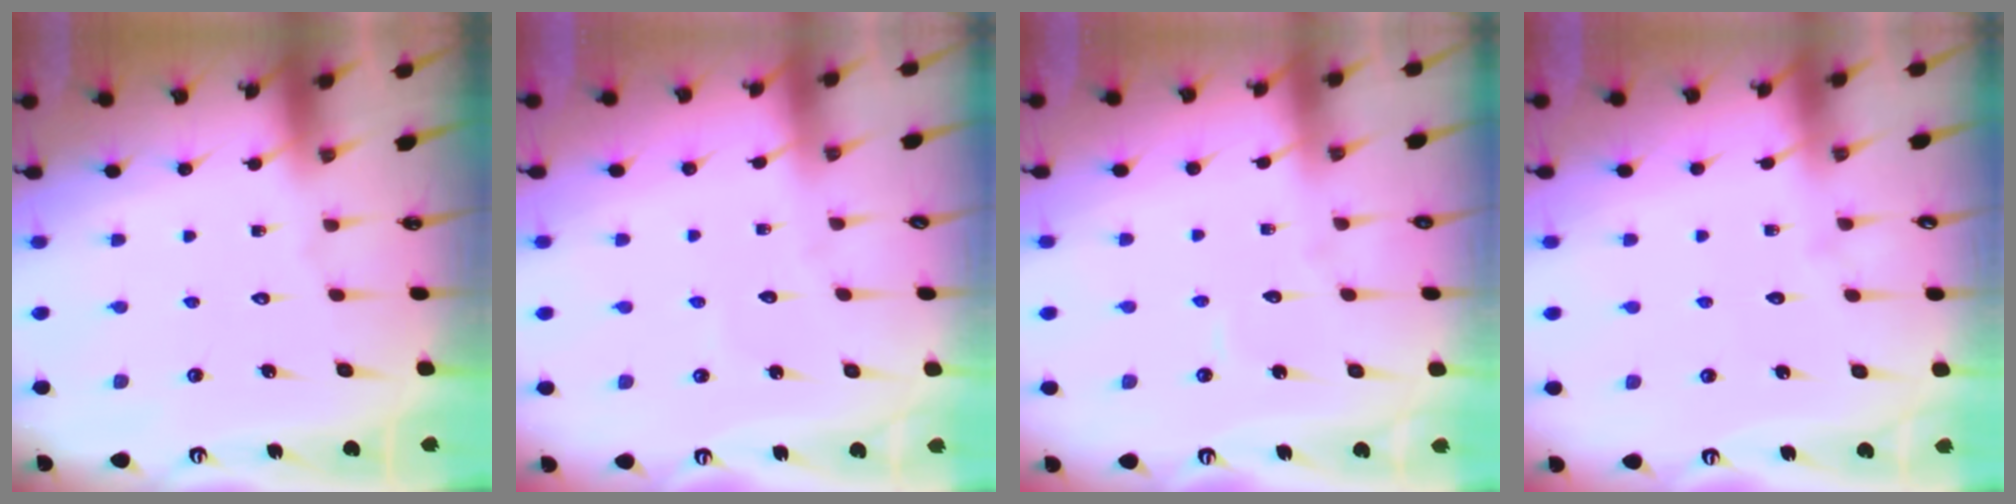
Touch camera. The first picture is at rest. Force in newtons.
{"total": 2.0, "press": 2.0, "slide": 0.1}
{"total": 3.3, "press": 3.3, "slide": 0.2}
{"total": 2.6, "press": 2.6, "slide": 0.3}